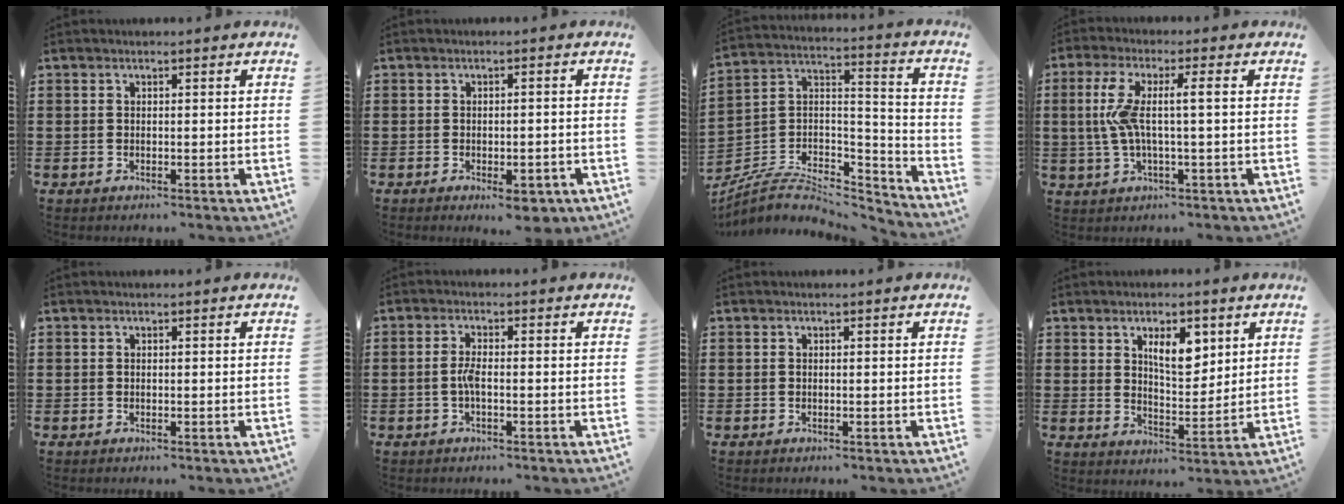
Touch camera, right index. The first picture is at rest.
{"total": 3.1, "force": [-1.9, 0.8, 2.3], "torque": [-0.036, 0.001, -0.033]}
{"total": 6.6, "force": [-4.9, 3.2, 3.1], "torque": [-0.069, 0.004, -0.098]}
{"total": 7.0, "force": [0.2, 0.7, 7.0], "torque": [-0.152, -0.006, -0.009]}
{"total": 0.0}
{"total": 2.7, "force": [-0.7, 0.5, 2.5], "torque": [-0.063, -0.005, -0.018]}
{"total": 0.0}
{"total": 6.2, "force": [3.0, 2.8, 4.7], "torque": [-0.077, -0.001, 0.047]}